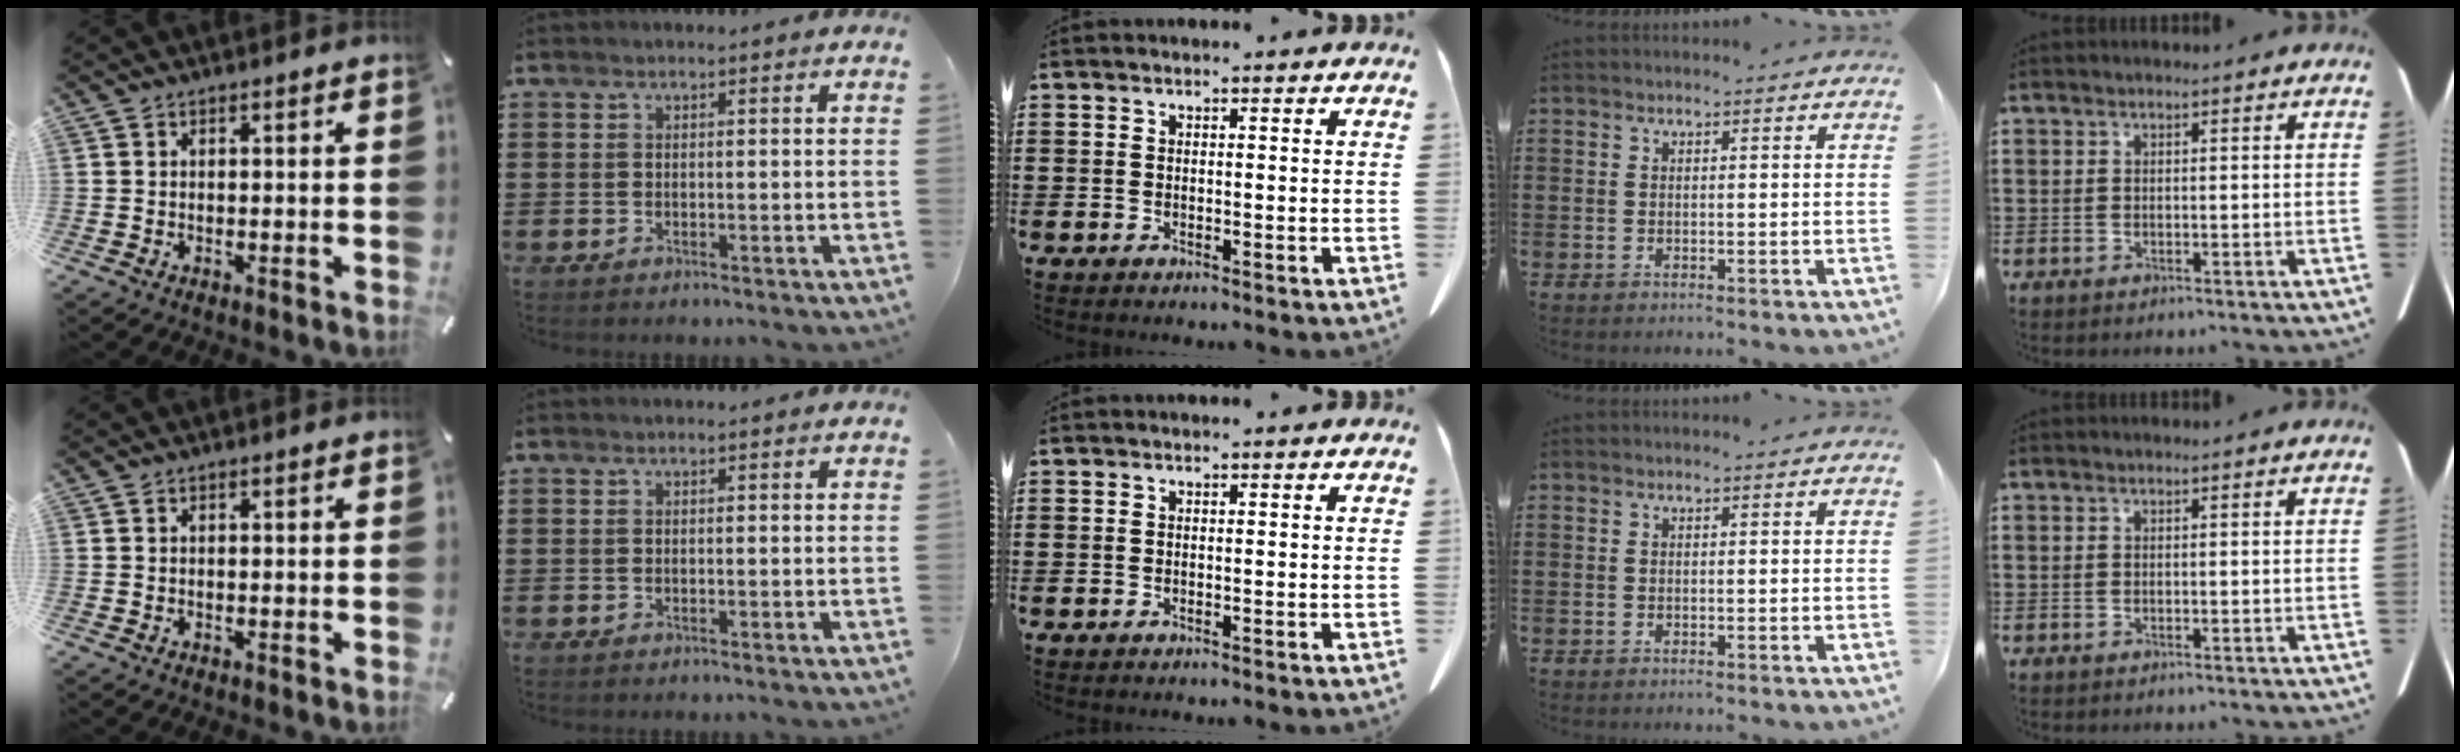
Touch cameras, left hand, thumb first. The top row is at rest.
{}